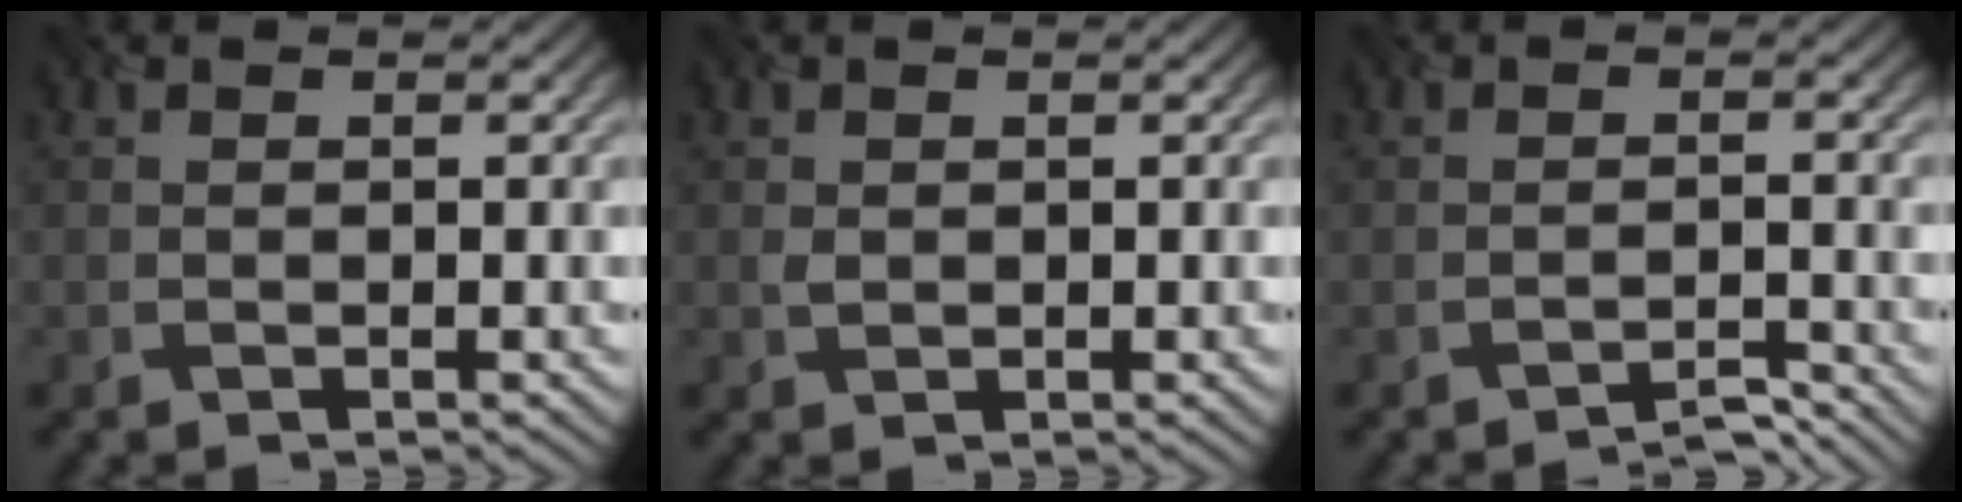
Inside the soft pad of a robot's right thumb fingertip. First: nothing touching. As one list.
[{"total": 0.7, "force": [0.1, 0.7, 0.1], "torque": [-0.010, 0.003, 0.009]}, {"total": 2.8, "force": [-2.8, 0.0, 0.0], "torque": [0.007, 0.009, -0.050]}]